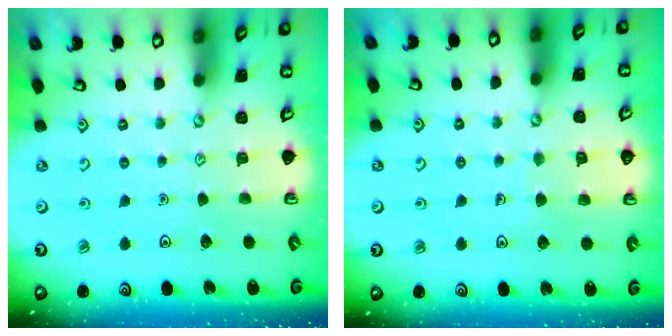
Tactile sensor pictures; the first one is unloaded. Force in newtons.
{"total": 4.6, "press": 4.6, "slide": 0.4}